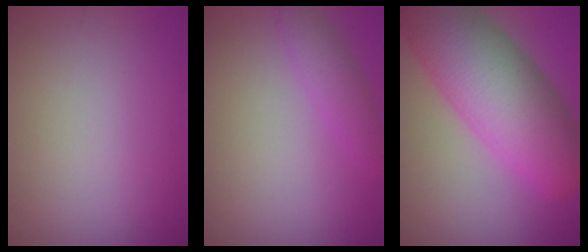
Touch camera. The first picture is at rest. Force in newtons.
{"total": 2.3, "press": 2.3, "slide": 0.1}
{"total": 11.7, "press": 11.7, "slide": 0.4}